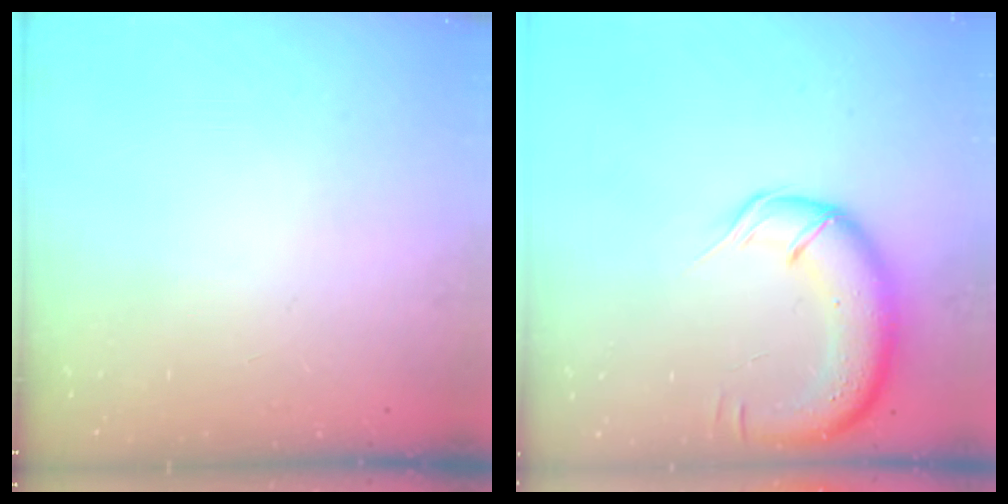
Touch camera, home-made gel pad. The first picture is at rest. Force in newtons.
{"total": 14.0, "press": 13.7, "slide": 2.9}